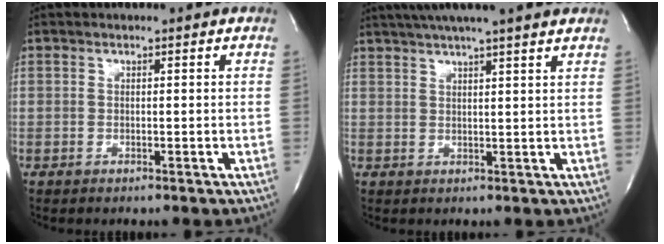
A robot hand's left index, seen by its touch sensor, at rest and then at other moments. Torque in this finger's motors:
{"motor_torque": [0.31, -0.37, 0.83, 0.21]}